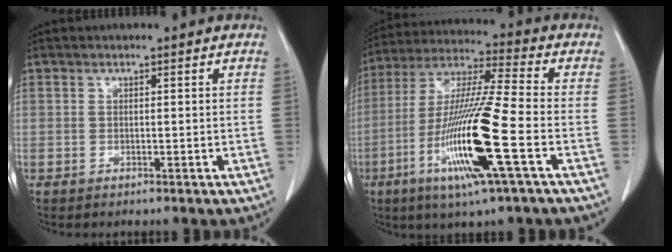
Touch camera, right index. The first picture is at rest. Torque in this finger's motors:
{"motor_torque": [1.83, -0.31, 1.05, 0.21]}